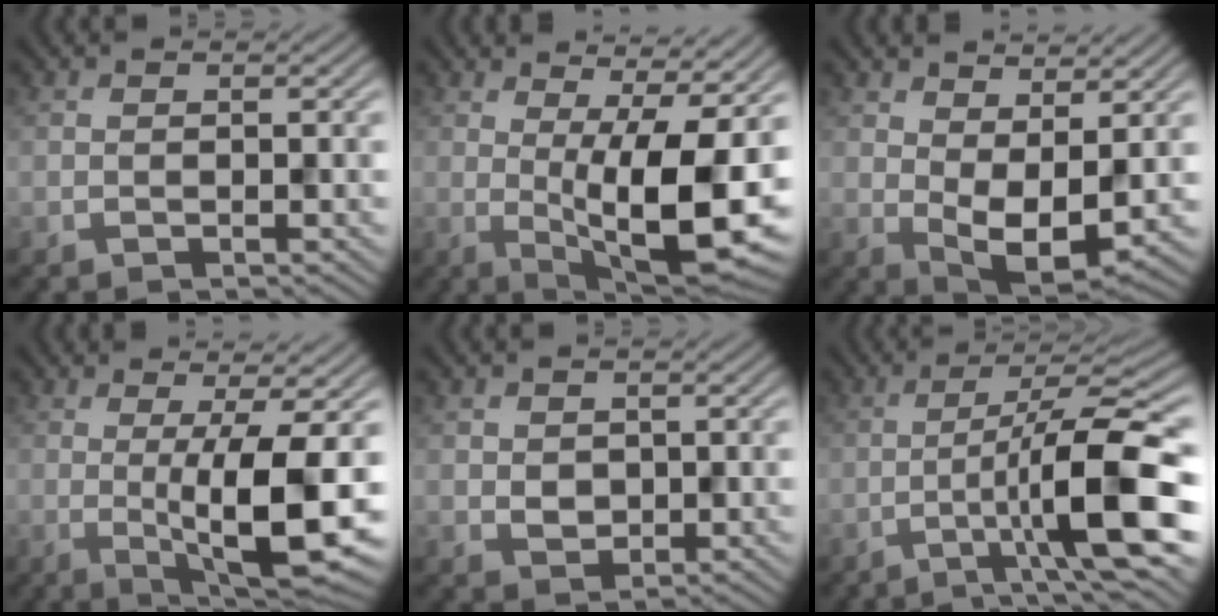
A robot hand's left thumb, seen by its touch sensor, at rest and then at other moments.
{"total": 13.3, "force": [0.4, 3.9, 12.7], "torque": [-0.183, 0.010, 0.015]}
{"total": 6.9, "force": [1.6, 3.5, 5.7], "torque": [-0.111, -0.010, 0.035]}
{"total": 11.1, "force": [-0.9, 2.2, 10.8], "torque": [-0.165, 0.005, -0.010]}
{"total": 1.8, "force": [0.5, 1.6, 0.6], "torque": [-0.023, -0.004, 0.013]}
{"total": 11.1, "force": [-3.6, 1.6, 10.3], "torque": [-0.157, 0.013, -0.068]}